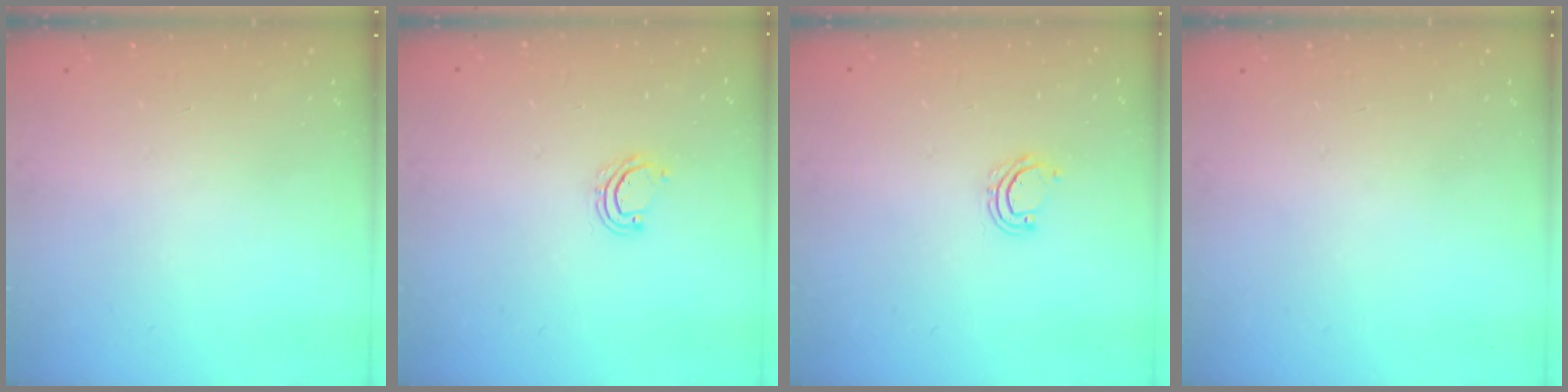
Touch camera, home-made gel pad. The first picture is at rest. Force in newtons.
{"total": 3.5, "press": 3.5, "slide": 0.3}
{"total": 3.5, "press": 3.5, "slide": 0.3}
{"total": 0.0}